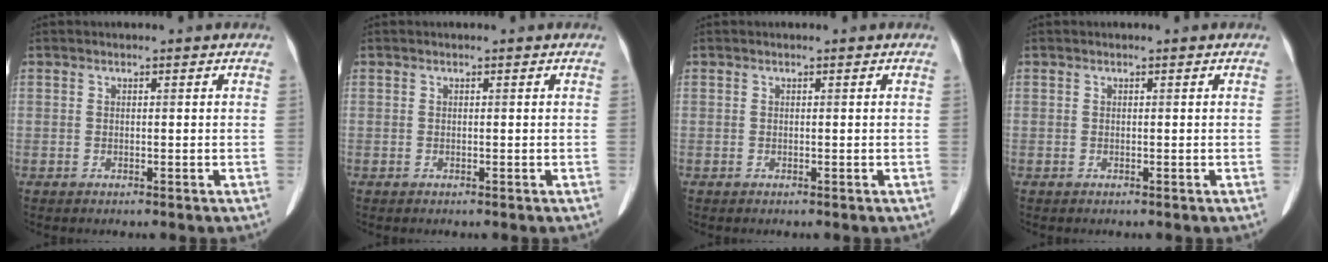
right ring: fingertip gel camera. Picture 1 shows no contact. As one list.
[{"total": 0.0}, {"total": 0.0}, {"total": 0.0}]